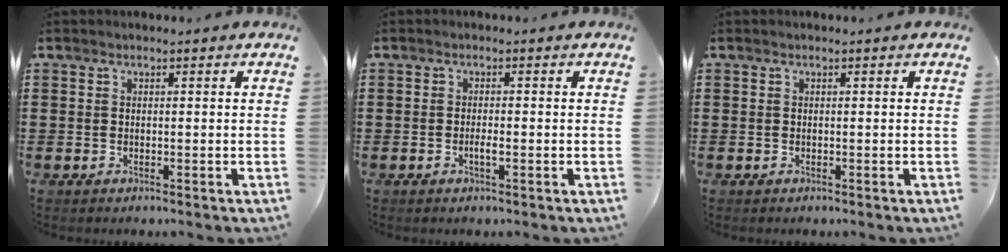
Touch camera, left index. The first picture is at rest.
{"total": 1.4, "force": [-0.5, 0.2, 1.3], "torque": [-0.022, -0.002, -0.007]}
{"total": 0.0}